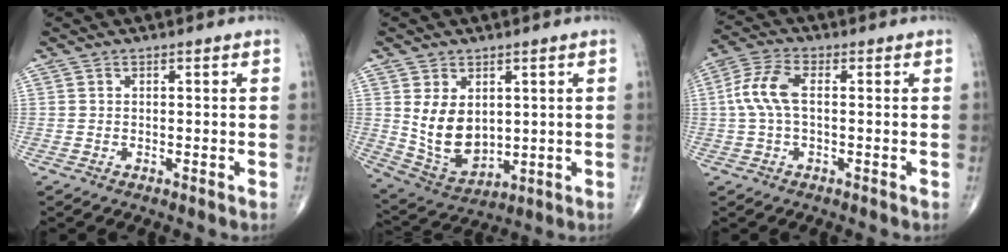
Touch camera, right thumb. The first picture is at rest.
{"total": 10.5, "force": [1.7, 7.3, 7.4], "torque": [-0.111, -0.019, 0.056]}
{"total": 7.3, "force": [0.4, 3.4, 6.4], "torque": [-0.155, 0.021, 0.003]}